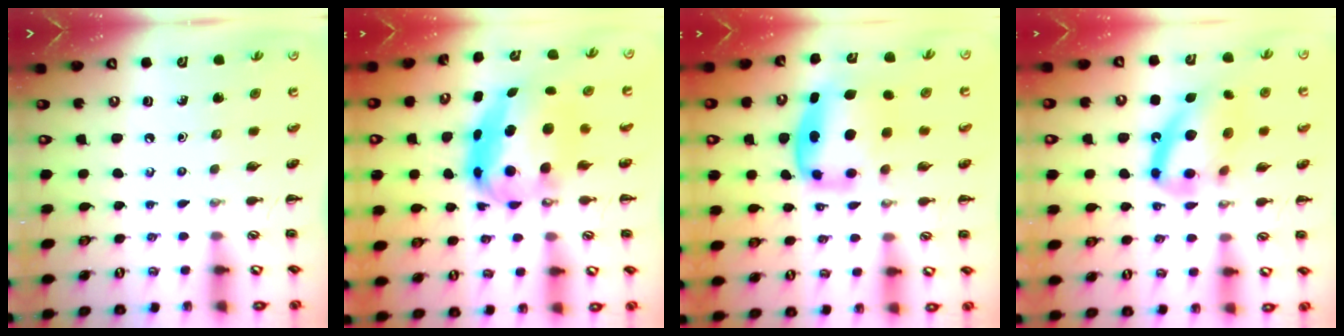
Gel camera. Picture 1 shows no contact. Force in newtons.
{"total": 9.2, "press": 8.8, "slide": 2.5}
{"total": 6.5, "press": 6.3, "slide": 1.6}
{"total": 15.4, "press": 15.1, "slide": 3.2}